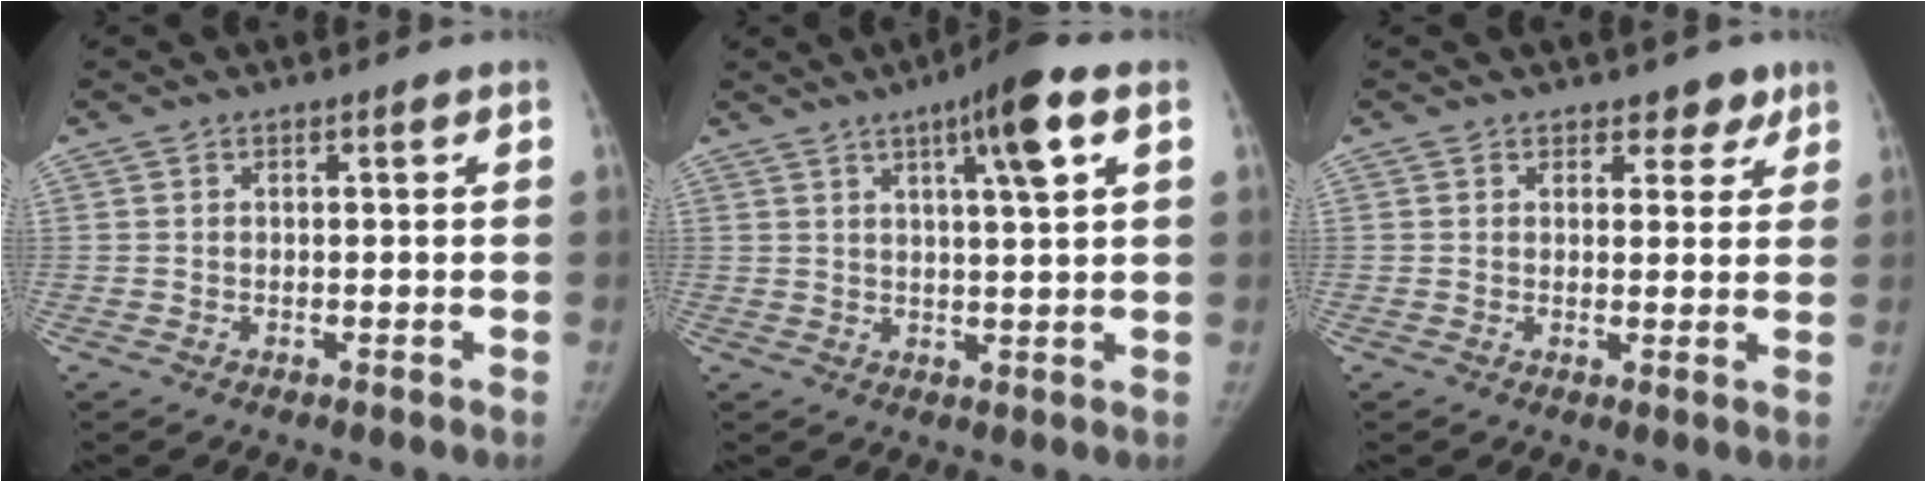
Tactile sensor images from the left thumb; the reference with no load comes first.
{"total": 9.4, "force": [4.2, 1.2, 8.3], "torque": [-0.124, -0.003, 0.061]}
{"total": 3.7, "force": [2.6, 2.5, 0.9], "torque": [0.024, -0.012, 0.030]}